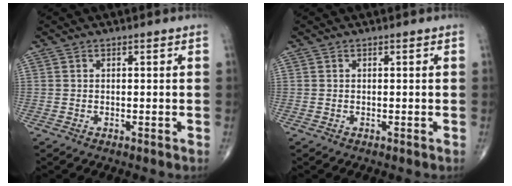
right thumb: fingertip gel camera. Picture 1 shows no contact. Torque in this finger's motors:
{"motor_torque": [-0.01, 0.01, -0.03, -0.02, 0.00]}